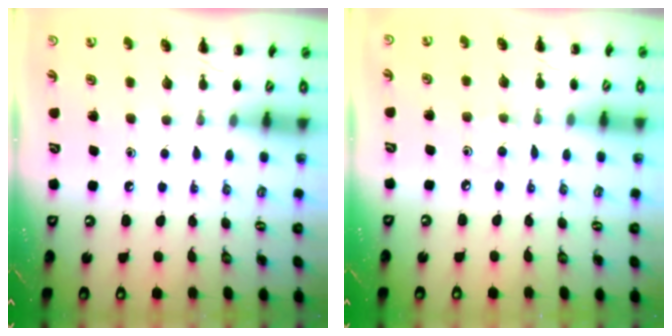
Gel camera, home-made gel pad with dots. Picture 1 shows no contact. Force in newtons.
{"total": 4.2, "press": 4.0, "slide": 1.1}